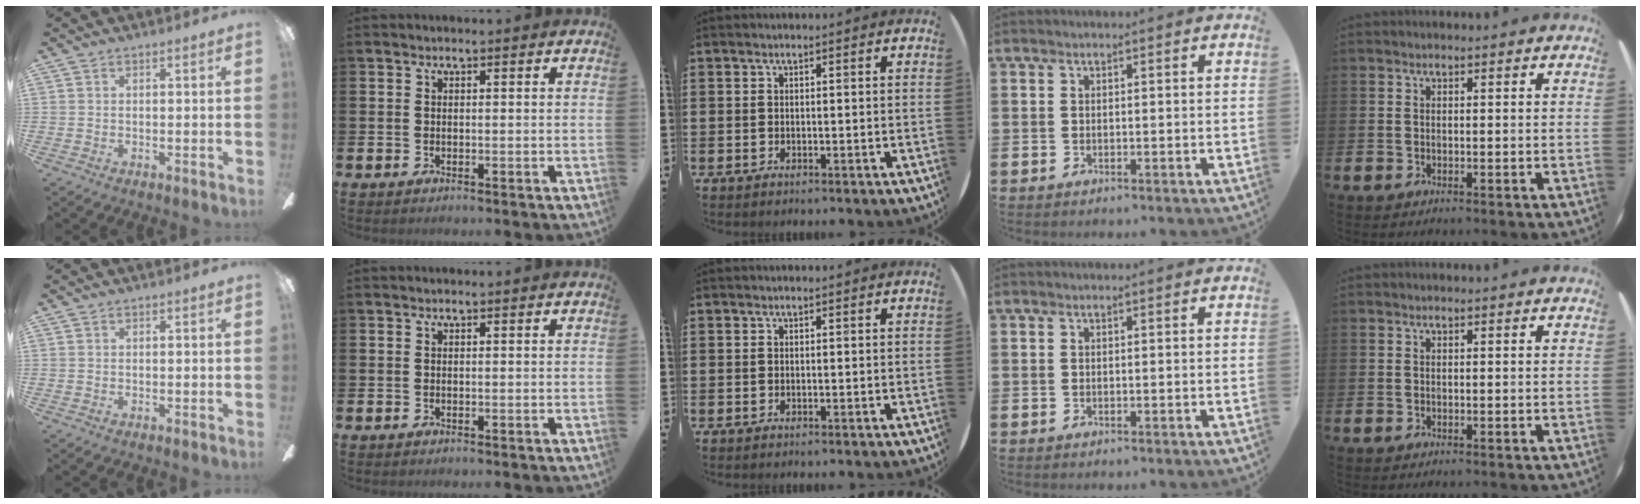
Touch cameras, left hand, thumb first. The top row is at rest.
{}